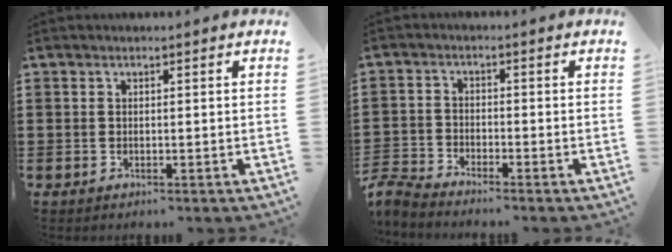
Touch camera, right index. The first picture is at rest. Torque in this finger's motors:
{"motor_torque": [-1.95, 0.19, -1.05, -0.21]}